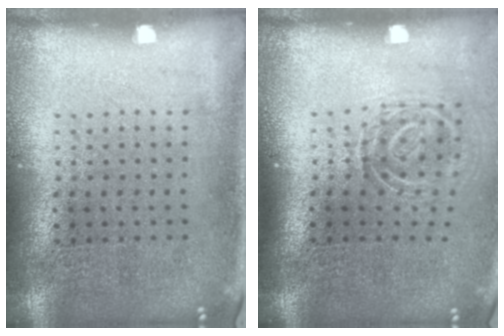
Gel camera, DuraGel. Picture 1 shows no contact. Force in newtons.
{"total": 1.8, "press": 1.2, "slide": 1.4}